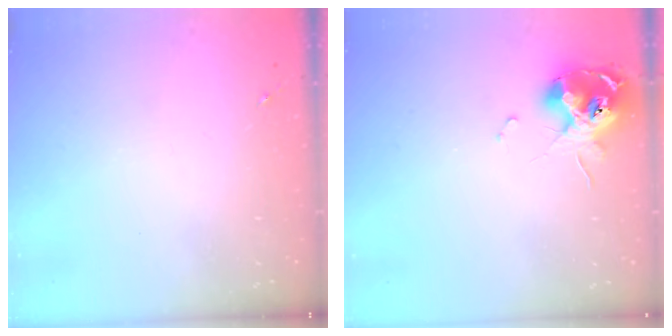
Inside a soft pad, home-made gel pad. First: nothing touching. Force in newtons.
{"total": 12.0, "press": 11.9, "slide": 1.4}